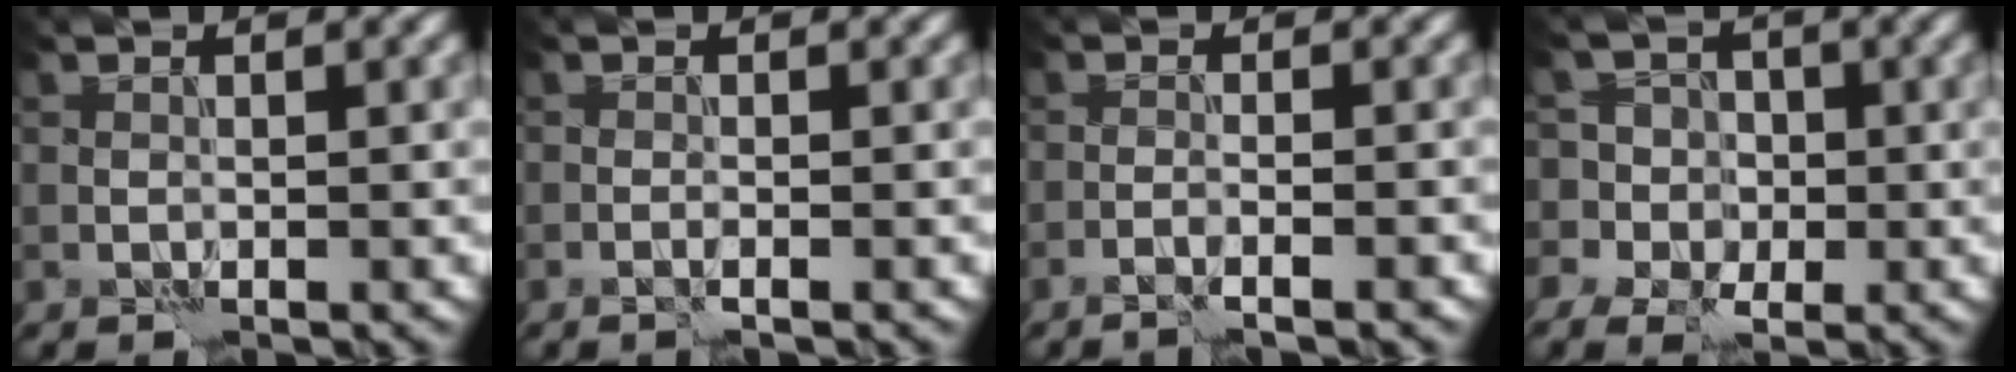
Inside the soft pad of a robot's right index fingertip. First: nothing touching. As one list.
[{"total": 0.6, "force": [-0.4, -0.2, 0.4], "torque": [-0.007, -0.001, -0.009]}, {"total": 2.3, "force": [-1.8, 0.0, 1.4], "torque": [-0.024, 0.002, -0.036]}, {"total": 7.5, "force": [-2.7, 6.8, 1.8], "torque": [-0.027, 0.005, -0.075]}]